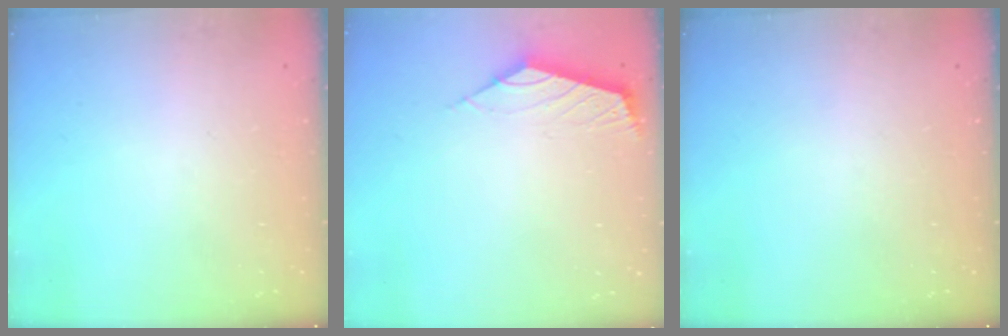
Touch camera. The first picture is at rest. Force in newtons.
{"total": 2.6, "press": 2.5, "slide": 0.6}
{"total": 0.0}